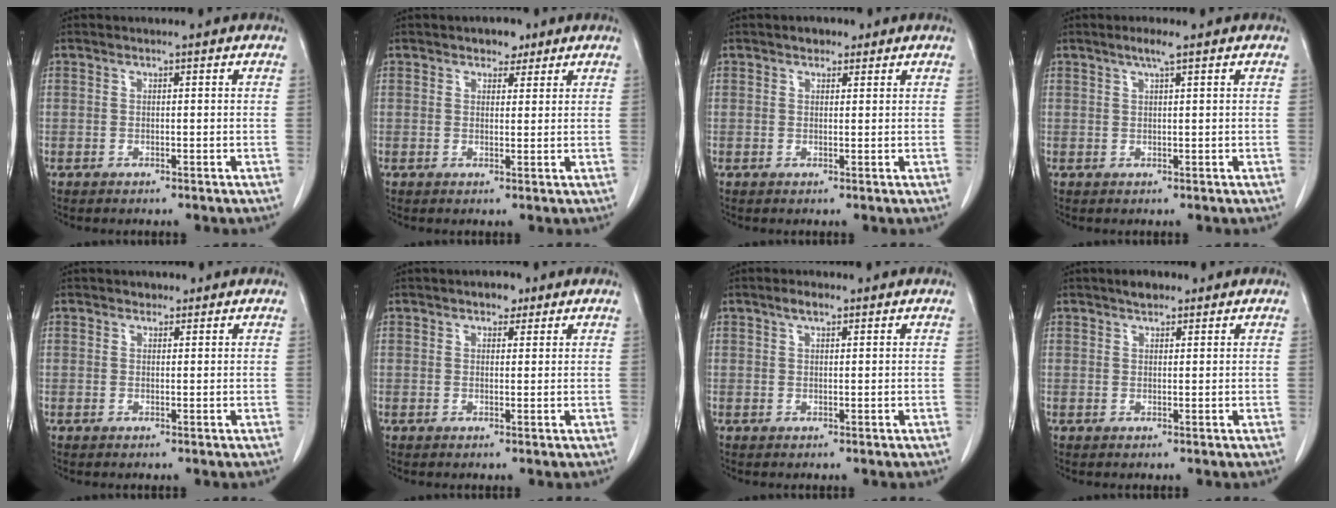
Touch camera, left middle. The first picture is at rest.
{"total": 2.6, "force": [1.8, 1.6, 1.0], "torque": [-0.015, 0.005, 0.025]}
{"total": 1.9, "force": [1.3, 1.2, 0.8], "torque": [-0.014, 0.006, 0.017]}
{"total": 2.0, "force": [1.3, -0.1, 1.5], "torque": [-0.034, 0.003, 0.025]}
{"total": 1.1, "force": [0.8, 0.8, 0.2], "torque": [-0.002, -0.001, 0.008]}
{"total": 2.3, "force": [1.5, 1.4, 1.1], "torque": [-0.016, 0.006, 0.020]}
{"total": 2.0, "force": [1.3, 0.8, 1.3], "torque": [-0.029, 0.007, 0.023]}
{"total": 2.4, "force": [1.8, 1.1, 1.1], "torque": [-0.023, 0.008, 0.026]}